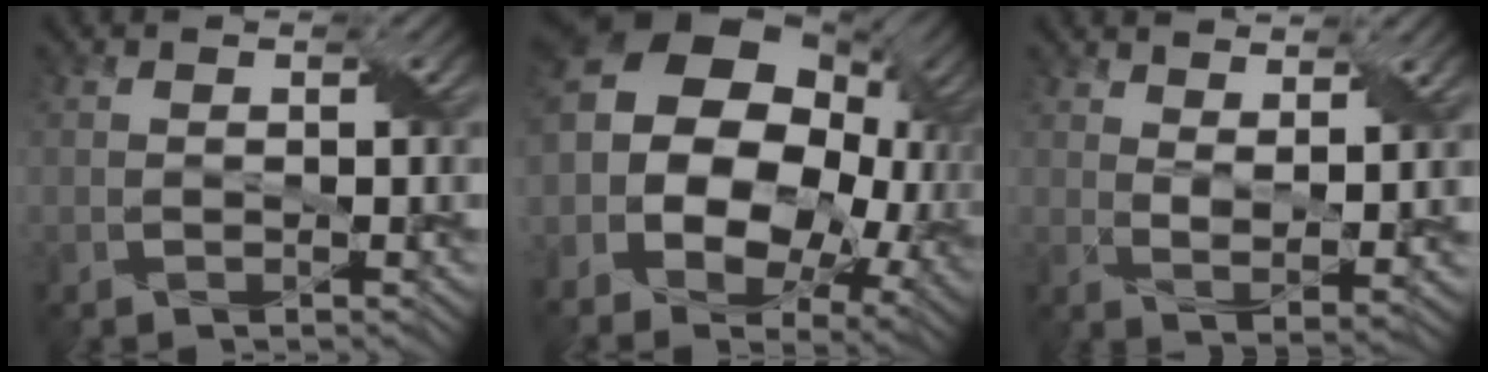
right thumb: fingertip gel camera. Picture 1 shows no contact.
{"total": 19.0, "force": [1.0, 13.6, 13.2], "torque": [-0.272, -0.015, 0.043]}
{"total": 5.3, "force": [3.7, 1.4, 3.6], "torque": [-0.071, -0.012, 0.072]}